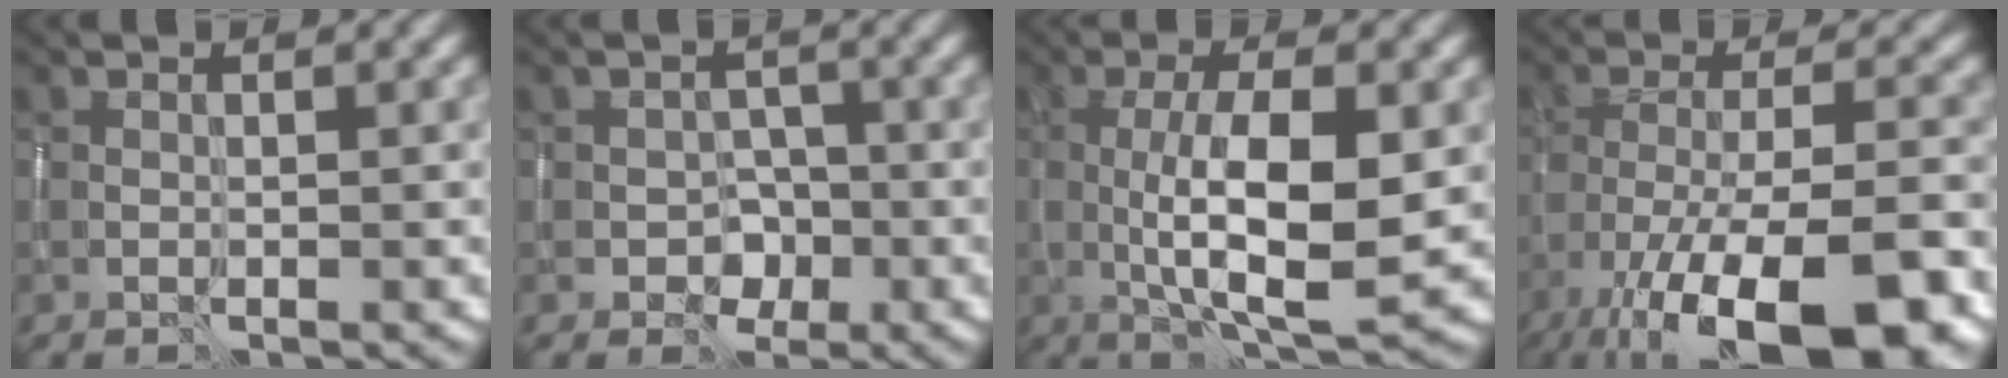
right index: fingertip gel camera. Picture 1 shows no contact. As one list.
[{"total": 2.1, "force": [-0.9, 1.8, 0.6], "torque": [-0.002, -0.001, -0.015]}, {"total": 8.1, "force": [-0.4, 2.4, 7.7], "torque": [-0.131, -0.008, -0.002]}, {"total": 14.2, "force": [-8.9, 4.3, 10.2], "torque": [-0.190, -0.013, -0.143]}]